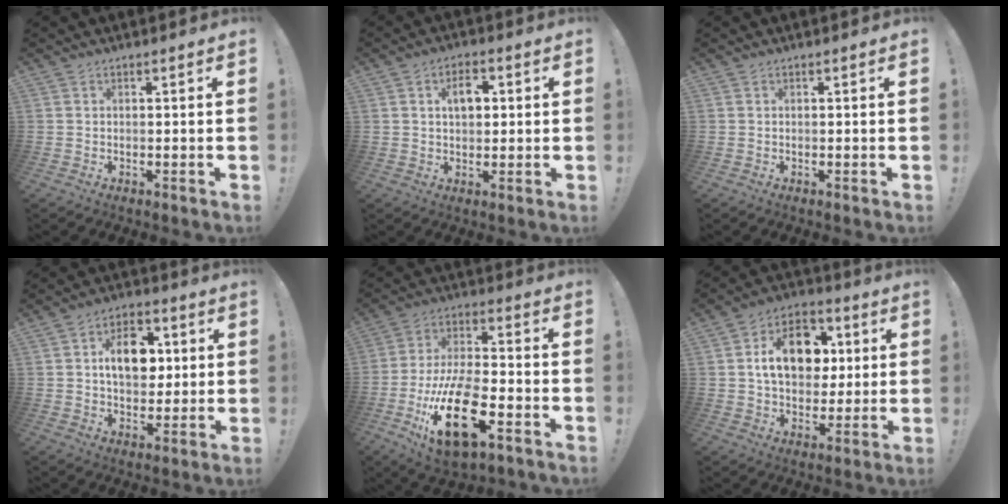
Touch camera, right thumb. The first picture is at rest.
{"total": 5.9, "force": [1.4, 3.8, 4.4], "torque": [-0.053, 0.000, 0.015]}
{"total": 0.0}
{"total": 12.6, "force": [2.0, 8.9, 8.7], "torque": [-0.115, 0.008, 0.037]}
{"total": 21.4, "force": [-8.7, 9.4, 17.1], "torque": [-0.332, 0.044, -0.136]}
{"total": 16.2, "force": [3.4, 11.7, 10.7], "torque": [-0.138, -0.001, 0.065]}